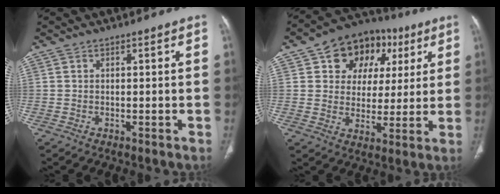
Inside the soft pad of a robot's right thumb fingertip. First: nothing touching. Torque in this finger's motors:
{"motor_torque": [1.54, 1.68, 0.53, -0.53, 0.07]}